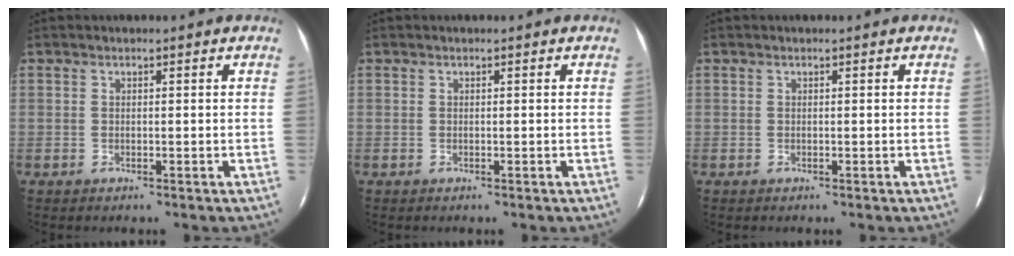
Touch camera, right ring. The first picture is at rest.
{"total": 0.0}
{"total": 0.0}